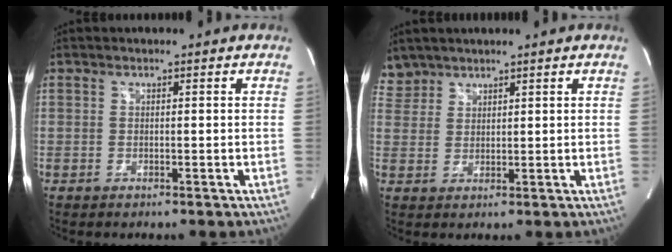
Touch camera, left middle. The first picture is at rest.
{"total": 3.4, "force": [3.0, 1.4, -0.5], "torque": [0.011, 0.011, 0.064]}